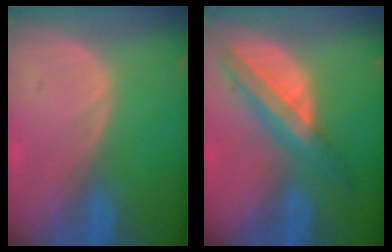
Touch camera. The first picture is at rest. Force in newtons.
{"total": 8.0, "press": 6.8, "slide": 4.3}